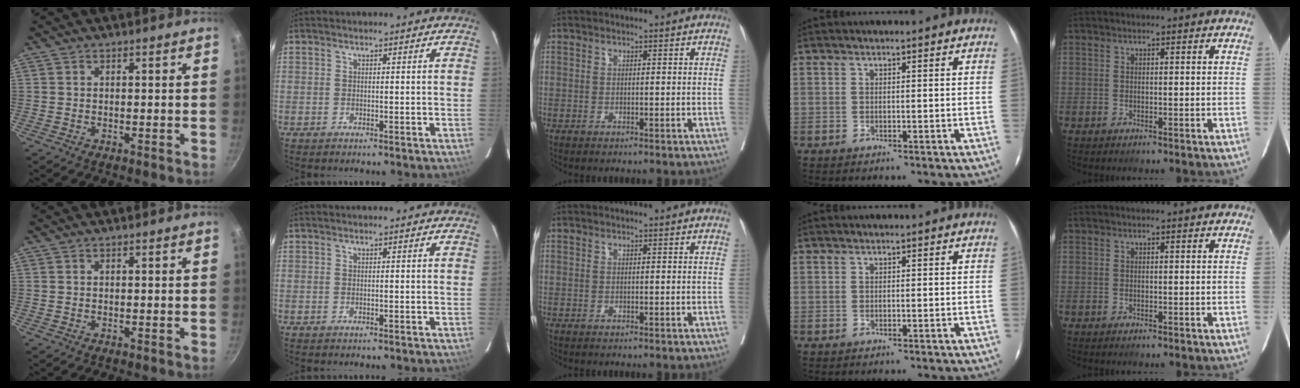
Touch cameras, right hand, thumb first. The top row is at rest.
{}